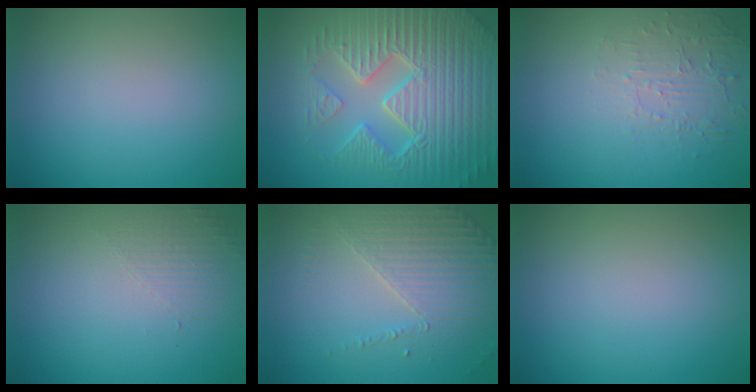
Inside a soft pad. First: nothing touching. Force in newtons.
{"total": 8.9, "press": 6.4, "slide": 6.1}
{"total": 1.9, "press": 0.8, "slide": 1.7}
{"total": 1.4, "press": 0.2, "slide": 1.4}
{"total": 4.2, "press": 3.1, "slide": 2.9}
{"total": 0.0}